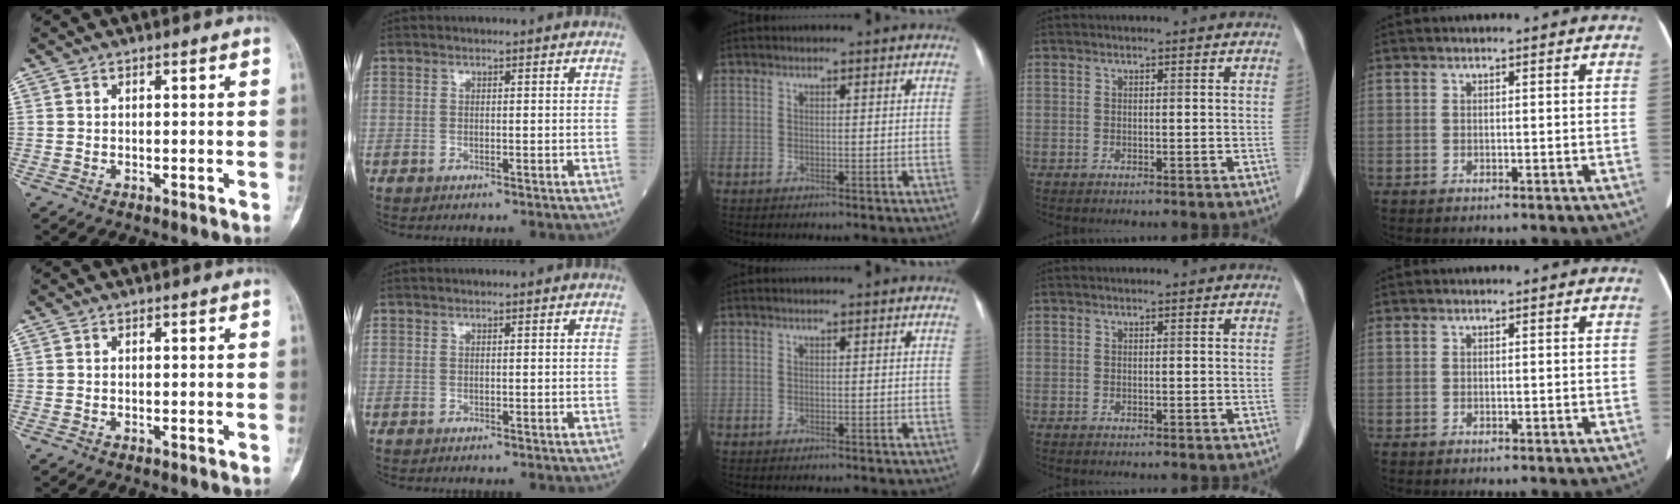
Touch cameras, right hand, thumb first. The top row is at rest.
{}